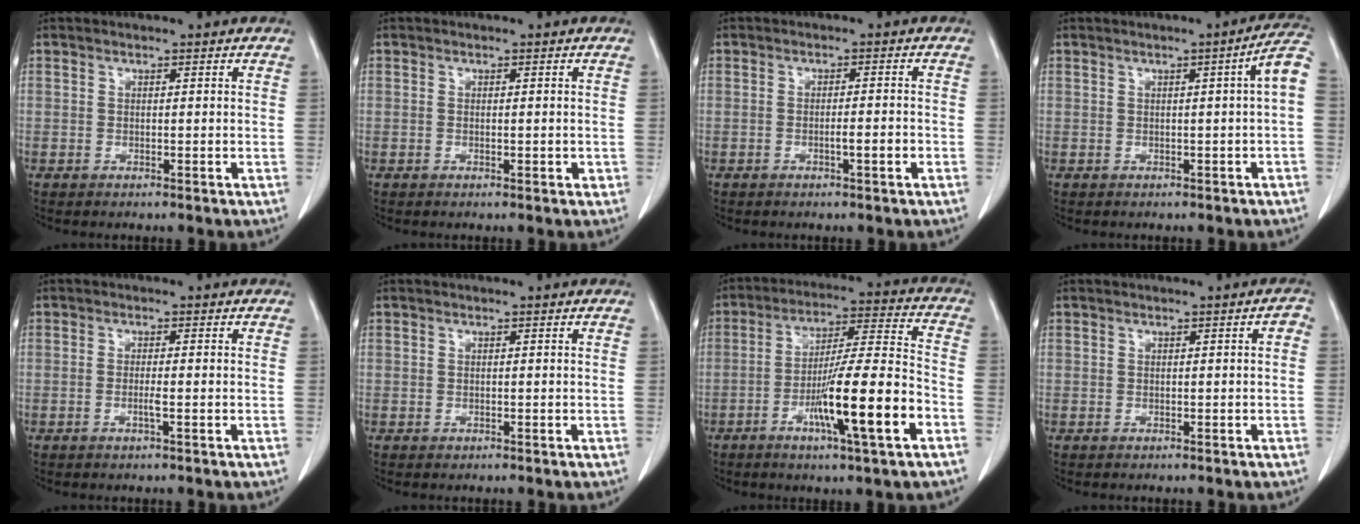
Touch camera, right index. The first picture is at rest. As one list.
[{"total": 0.6, "force": [-0.1, 0.3, 0.5], "torque": [-0.009, 0.000, 0.002]}, {"total": 2.1, "force": [-0.8, 0.0, 1.9], "torque": [-0.031, 0.001, -0.013]}, {"total": 4.2, "force": [-0.2, -0.3, 4.2], "torque": [-0.046, 0.007, -0.003]}, {"total": 1.4, "force": [-0.4, -0.1, 1.3], "torque": [-0.026, -0.001, -0.008]}, {"total": 0.0}, {"total": 15.1, "force": [-5.9, 0.2, 13.9], "torque": [-0.241, -0.005, -0.097]}, {"total": 1.0, "force": [-0.1, 0.2, 1.0], "torque": [-0.008, 0.003, 0.000]}]